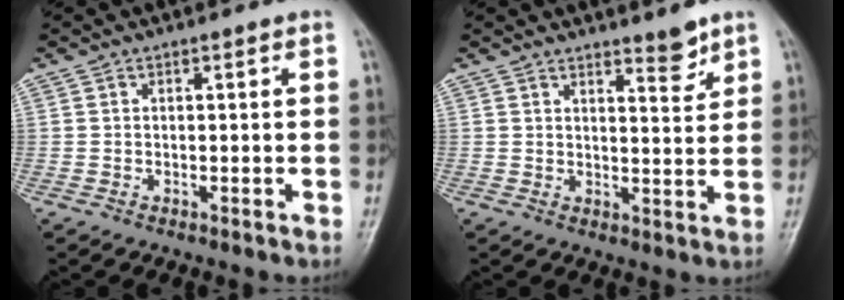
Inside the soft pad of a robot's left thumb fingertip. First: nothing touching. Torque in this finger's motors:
{"motor_torque": [-0.36, -0.18, -0.12, -0.12, 0.03]}